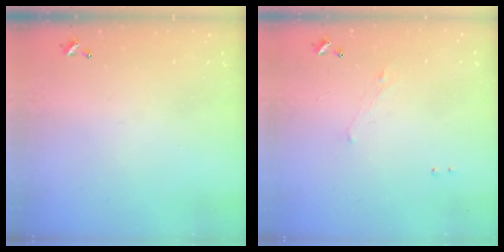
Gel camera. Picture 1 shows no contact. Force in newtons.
{"total": 1.3, "press": 1.2, "slide": 0.6}